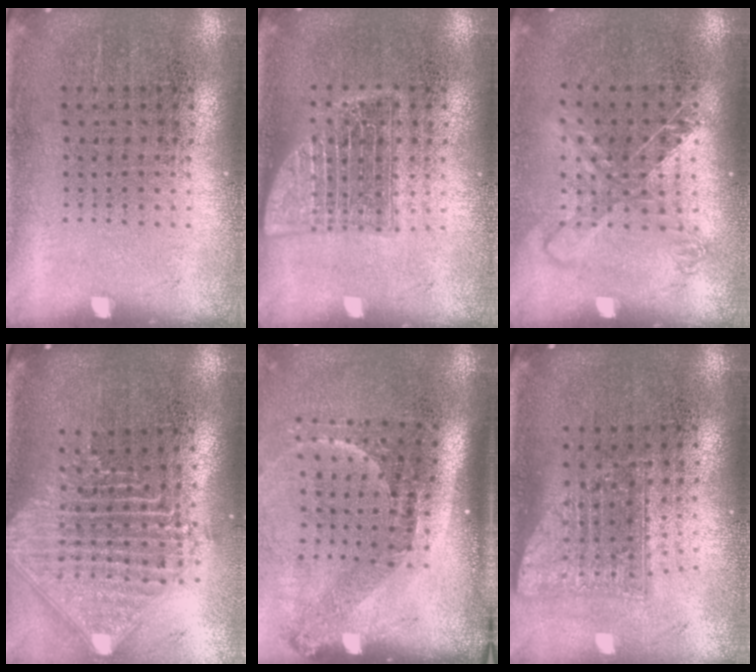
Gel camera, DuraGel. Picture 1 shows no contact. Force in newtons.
{"total": 2.1, "press": 2.0, "slide": 0.3}
{"total": 1.3, "press": 1.1, "slide": 0.7}
{"total": 2.4, "press": 1.9, "slide": 1.5}
{"total": 2.2, "press": 1.6, "slide": 1.6}
{"total": 1.6, "press": 1.2, "slide": 1.1}